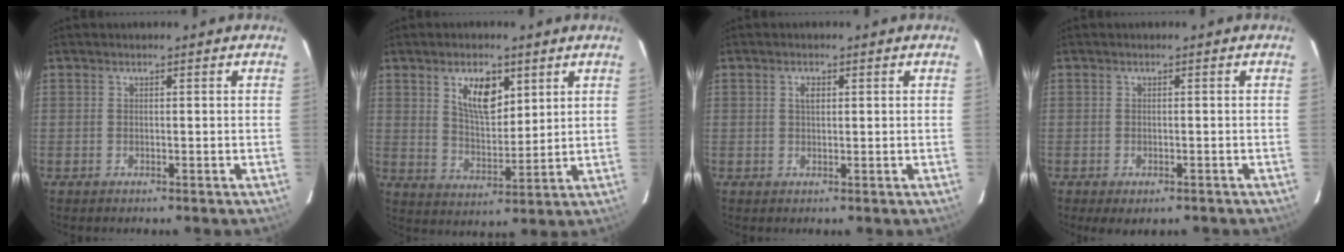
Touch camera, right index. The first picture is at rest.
{"total": 8.8, "force": [4.3, 4.3, 6.4], "torque": [-0.107, 0.003, 0.083]}
{"total": 1.6, "force": [0.5, 0.9, 1.1], "torque": [-0.020, 0.004, 0.009]}
{"total": 3.6, "force": [-2.3, 1.7, 2.2], "torque": [-0.042, -0.017, -0.031]}